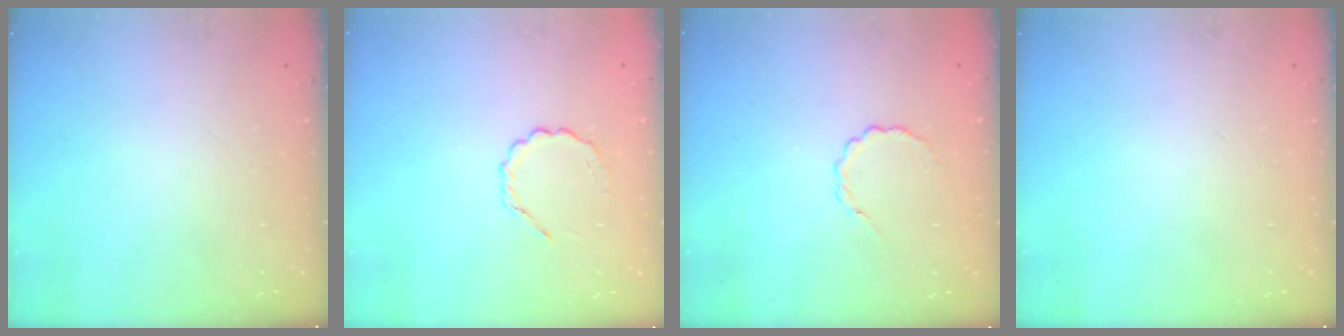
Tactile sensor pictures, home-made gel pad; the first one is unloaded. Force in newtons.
{"total": 2.8, "press": 2.6, "slide": 1.0}
{"total": 2.6, "press": 2.5, "slide": 0.9}
{"total": 0.0}